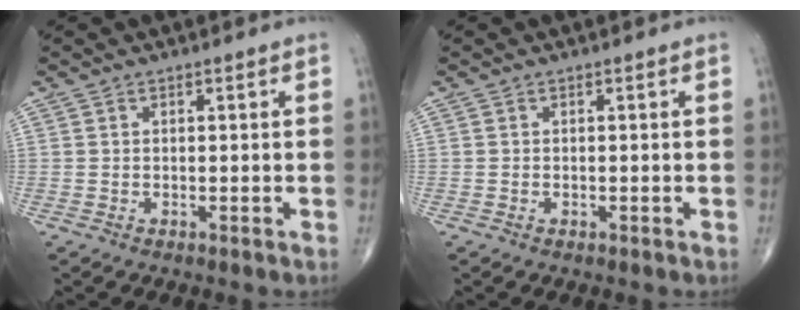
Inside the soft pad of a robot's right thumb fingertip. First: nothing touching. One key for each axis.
{"total": 0.0}